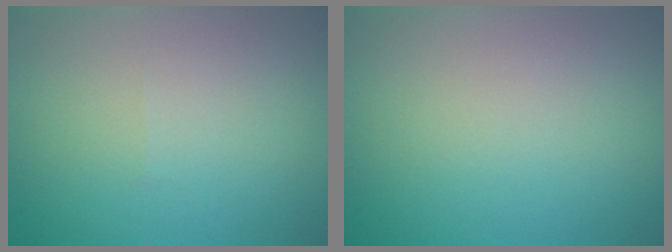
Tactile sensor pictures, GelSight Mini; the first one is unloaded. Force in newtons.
{"total": 0.0}